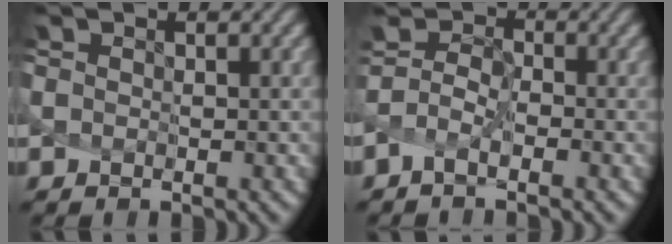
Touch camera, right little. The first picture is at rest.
{"total": 1.7, "force": [-1.3, 0.4, 1.0], "torque": [-0.025, 0.001, -0.032]}